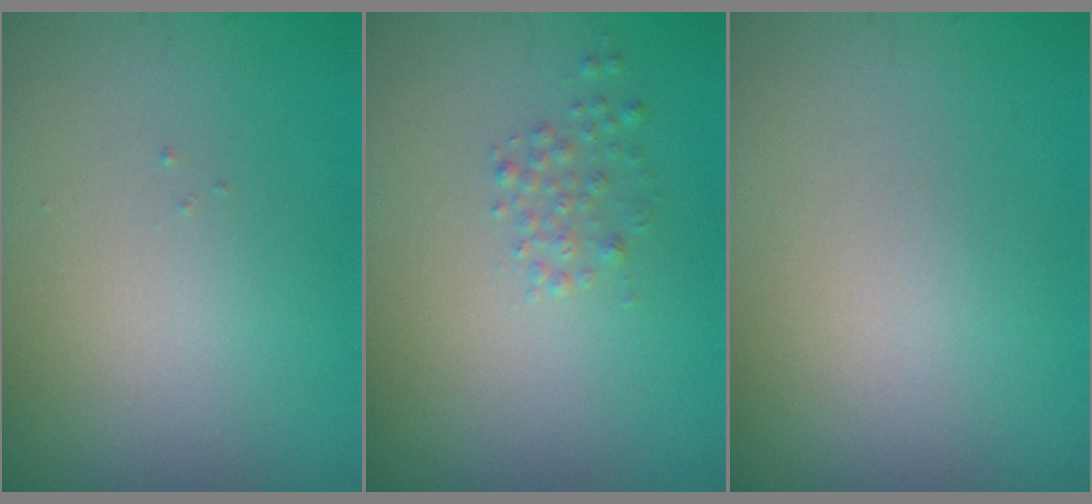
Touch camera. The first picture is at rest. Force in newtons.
{"total": 1.1, "press": 1.1, "slide": 0.0}
{"total": 0.0}